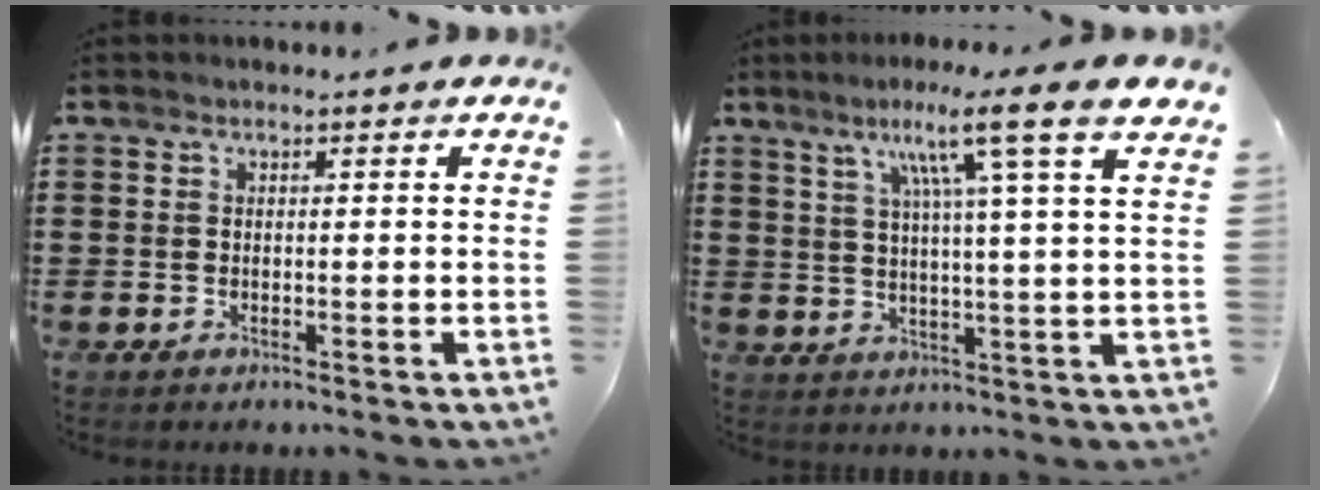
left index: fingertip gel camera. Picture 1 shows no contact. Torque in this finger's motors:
{"motor_torque": [1.23, -0.91, 0.77, 0.21]}